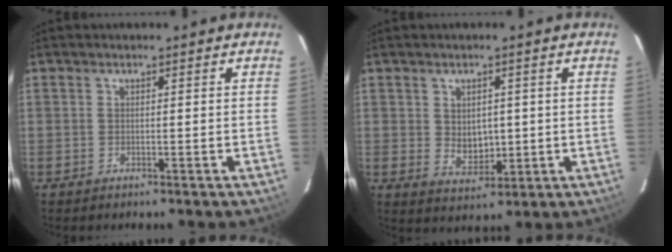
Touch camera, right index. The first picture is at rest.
{"total": 5.0, "force": [0.5, 3.8, 3.2], "torque": [-0.052, -0.002, 0.018]}